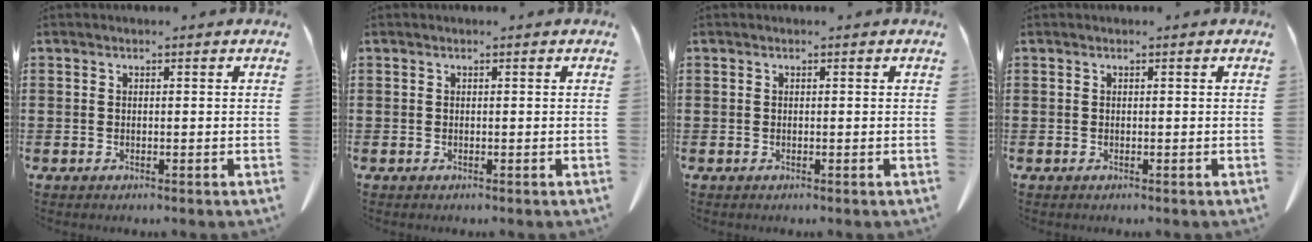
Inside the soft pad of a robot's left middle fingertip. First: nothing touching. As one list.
[{"total": 0.0}, {"total": 0.0}, {"total": 0.0}]